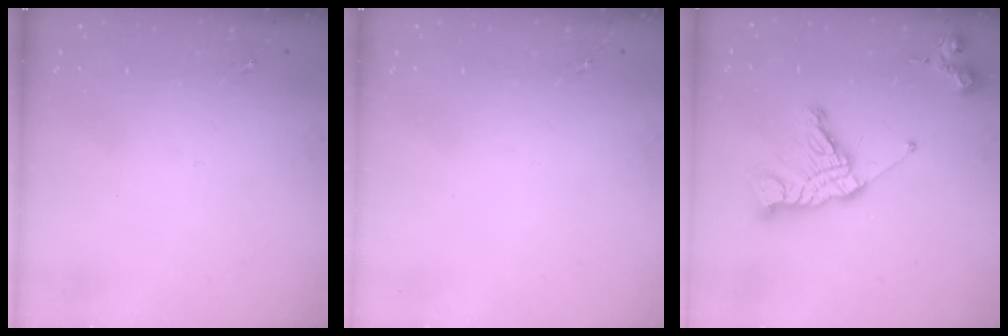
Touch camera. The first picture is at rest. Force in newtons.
{"total": 0.0}
{"total": 16.2, "press": 16.1, "slide": 1.6}